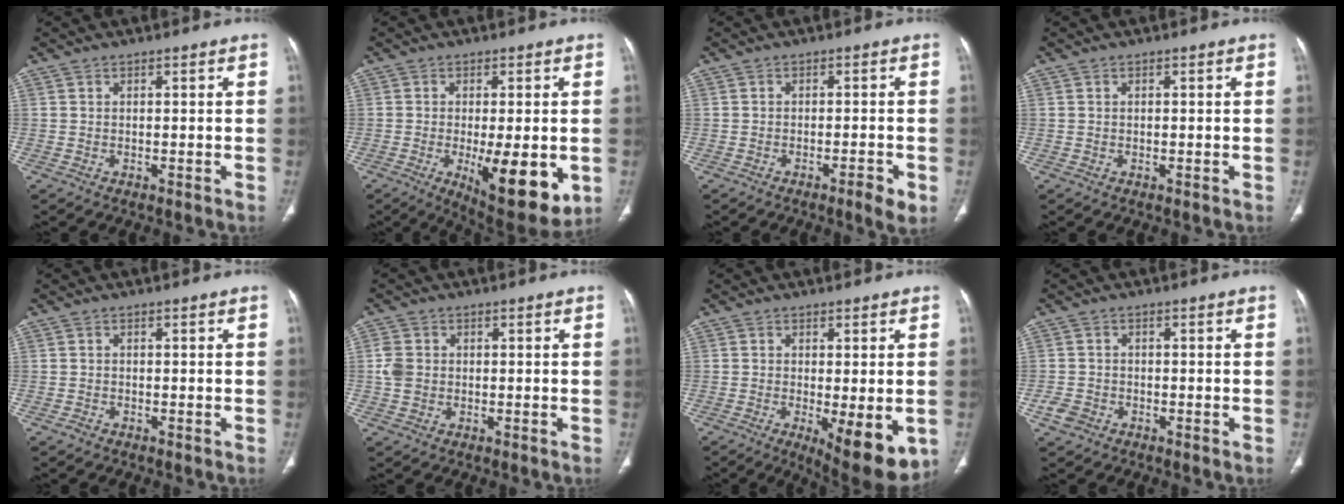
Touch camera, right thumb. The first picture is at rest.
{"total": 14.4, "force": [-3.4, 5.0, 13.1], "torque": [-0.176, -0.026, -0.037]}
{"total": 3.5, "force": [-1.8, 0.6, 3.0], "torque": [-0.047, 0.005, -0.029]}
{"total": 0.0}
{"total": 0.8, "force": [-0.6, 0.5, 0.2], "torque": [-0.004, 0.001, -0.016]}
{"total": 3.7, "force": [0.0, 3.1, 2.0], "torque": [-0.040, 0.005, -0.001]}
{"total": 10.8, "force": [-3.1, 3.7, 9.7], "torque": [-0.128, -0.023, -0.036]}
{"total": 2.7, "force": [-1.5, 2.1, 1.1], "torque": [-0.016, 0.006, -0.029]}